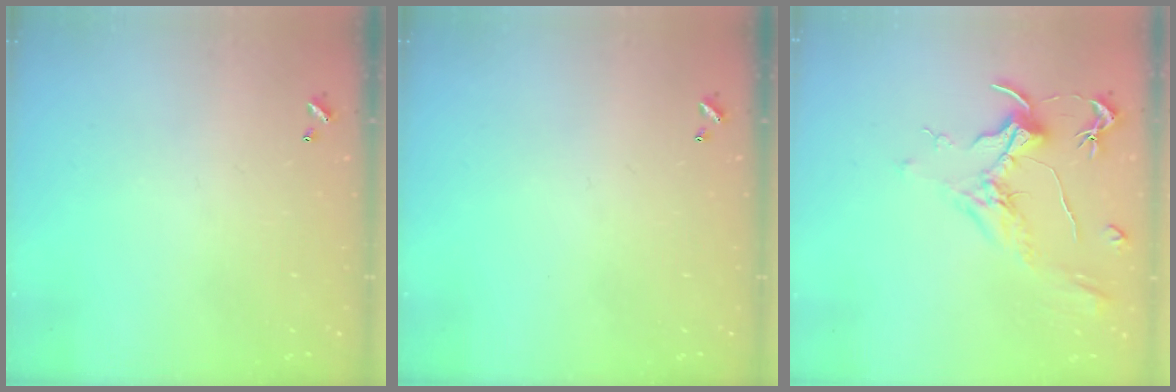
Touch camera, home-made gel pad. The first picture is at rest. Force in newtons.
{"total": 0.0}
{"total": 2.0, "press": 1.7, "slide": 0.9}